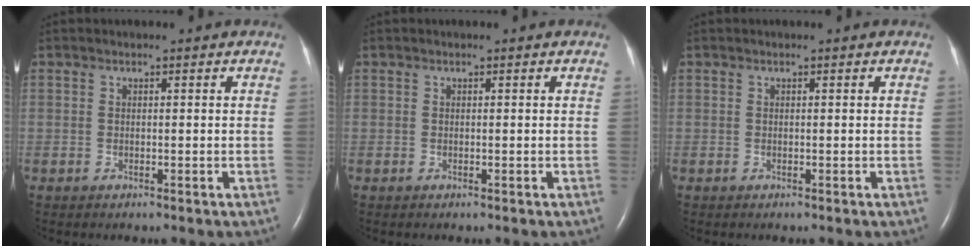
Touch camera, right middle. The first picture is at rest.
{"total": 0.0}
{"total": 0.0}